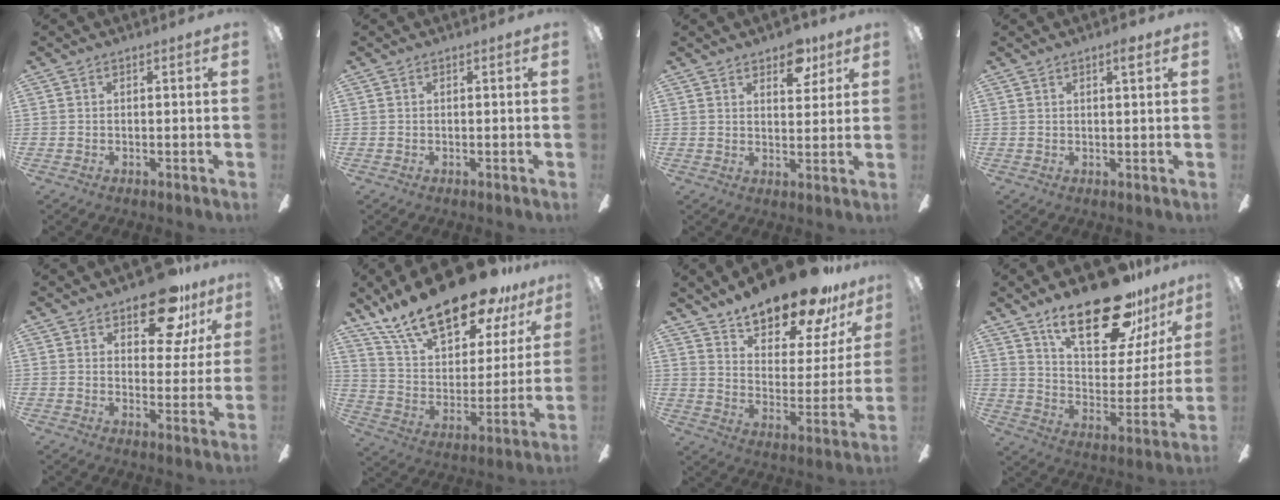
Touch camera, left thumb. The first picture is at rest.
{"total": 0.0}
{"total": 7.3, "force": [5.3, 3.7, 3.5], "torque": [-0.026, -0.024, 0.087]}
{"total": 2.4, "force": [1.8, 0.2, 1.7], "torque": [-0.021, -0.006, 0.026]}
{"total": 14.9, "force": [10.0, 7.1, 8.5], "torque": [-0.112, -0.050, 0.171]}
{"total": 24.4, "force": [18.2, 8.9, 13.5], "torque": [-0.227, -0.119, 0.311]}
{"total": 19.6, "force": [17.0, 5.1, 8.2], "torque": [-0.131, -0.123, 0.288]}
{"total": 27.0, "force": [18.8, 10.2, 16.5], "torque": [-0.254, -0.109, 0.314]}